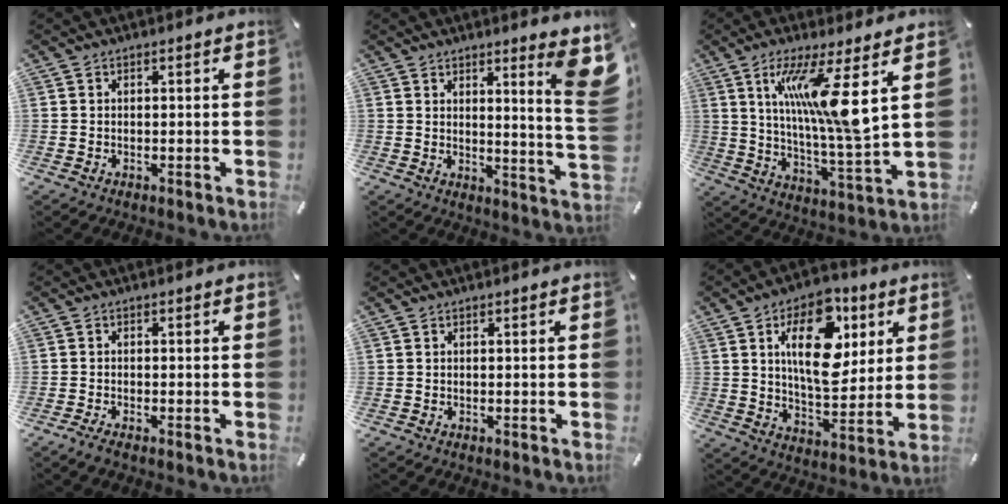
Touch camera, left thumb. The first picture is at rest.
{"total": 9.9, "force": [5.6, 0.8, 8.1], "torque": [-0.112, -0.047, 0.089]}
{"total": 16.1, "force": [6.3, 1.7, 14.8], "torque": [-0.279, -0.029, 0.088]}
{"total": 1.4, "force": [-0.9, 0.3, 1.1], "torque": [-0.020, -0.001, -0.015]}
{"total": 0.0}
{"total": 18.3, "force": [6.2, 10.6, 13.6], "torque": [-0.214, -0.012, 0.099]}